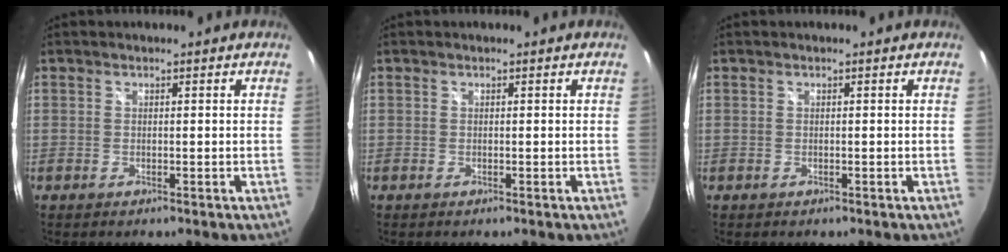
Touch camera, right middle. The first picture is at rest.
{"total": 0.0}
{"total": 0.0}